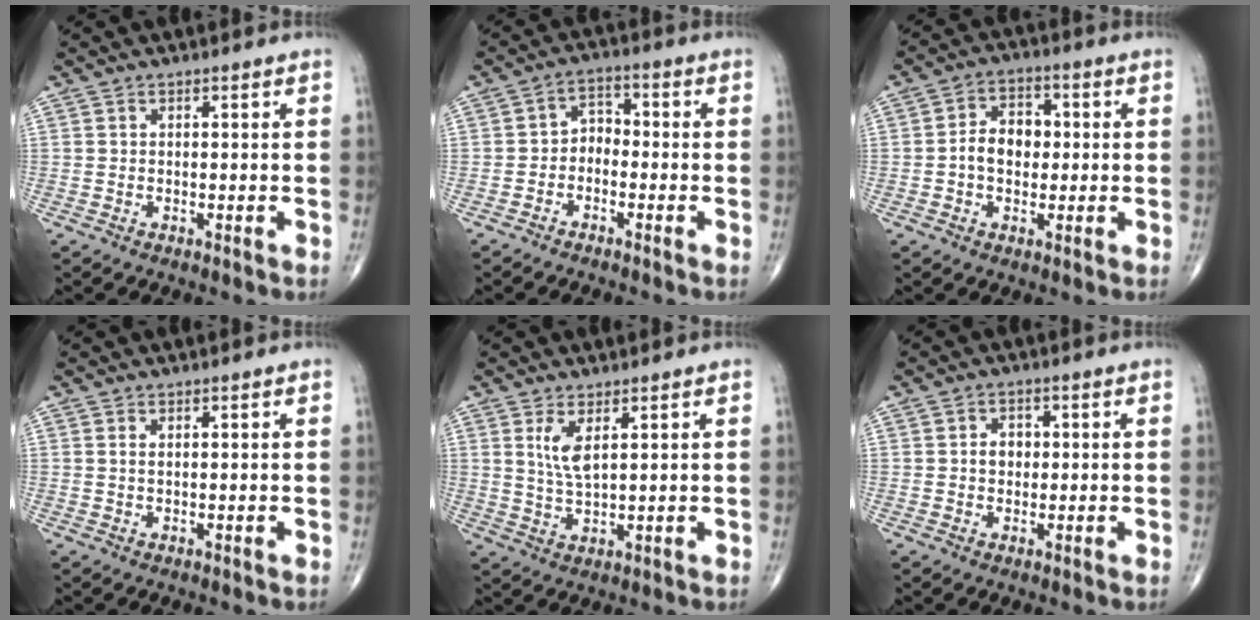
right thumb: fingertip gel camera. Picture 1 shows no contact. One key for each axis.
{"total": 3.9, "fx": -1.5, "fy": 2.9, "fz": 2.2, "tx": -0.019, "ty": 0.024, "tz": -0.041}
{"total": 7.2, "fx": -0.2, "fy": 5.2, "fz": 5.0, "tx": -0.064, "ty": 0.021, "tz": -0.011}
{"total": 0.8, "fx": 0.3, "fy": 0.3, "fz": 0.6, "tx": -0.018, "ty": 0.000, "tz": 0.007}
{"total": 4.6, "fx": 1.9, "fy": 1.5, "fz": 3.9, "tx": -0.082, "ty": -0.019, "tz": 0.045}
{"total": 3.0, "fx": 0.1, "fy": 2.4, "fz": 1.7, "tx": -0.012, "ty": 0.006, "tz": -0.001}